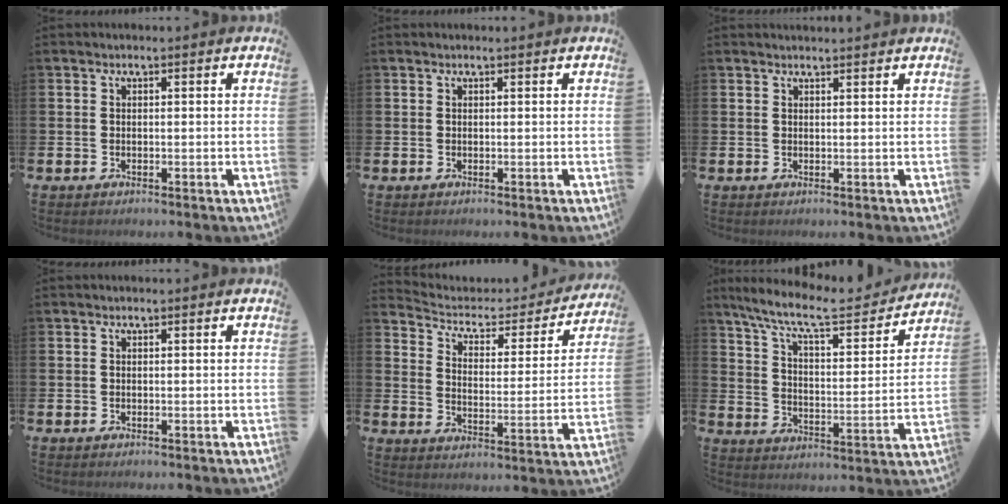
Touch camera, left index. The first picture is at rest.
{"total": 0.0}
{"total": 1.2, "force": [1.2, -0.1, 0.0], "torque": [0.010, -0.009, 0.020]}
{"total": 0.0}
{"total": 4.9, "force": [4.2, 2.2, 1.1], "torque": [-0.044, -0.039, 0.063]}
{"total": 9.2, "force": [8.0, 1.8, 4.1], "torque": [-0.105, -0.050, 0.134]}